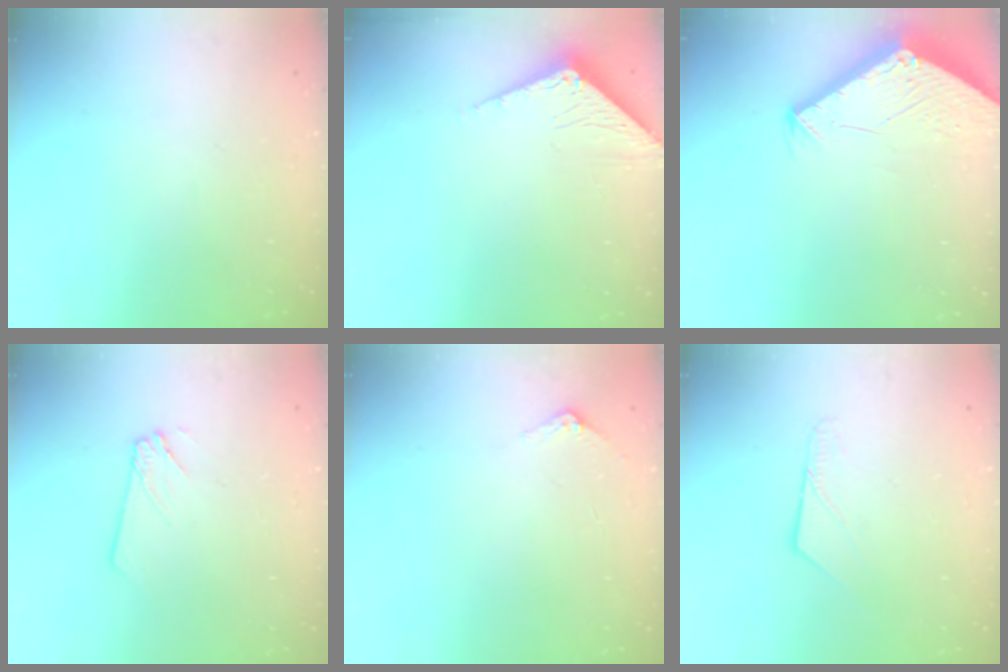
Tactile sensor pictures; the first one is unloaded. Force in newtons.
{"total": 3.3, "press": 3.2, "slide": 0.3}
{"total": 2.8, "press": 2.8, "slide": 0.1}
{"total": 2.4, "press": 2.4, "slide": 0.2}
{"total": 2.9, "press": 2.9, "slide": 0.2}
{"total": 6.6, "press": 6.5, "slide": 0.5}